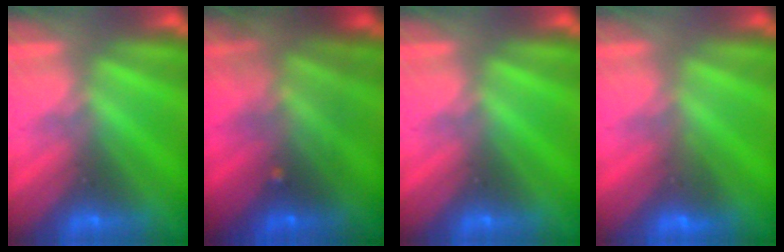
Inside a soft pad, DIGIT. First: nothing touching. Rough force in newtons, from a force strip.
{"total": 7.8}
{"total": 0.0}
{"total": 3.1}